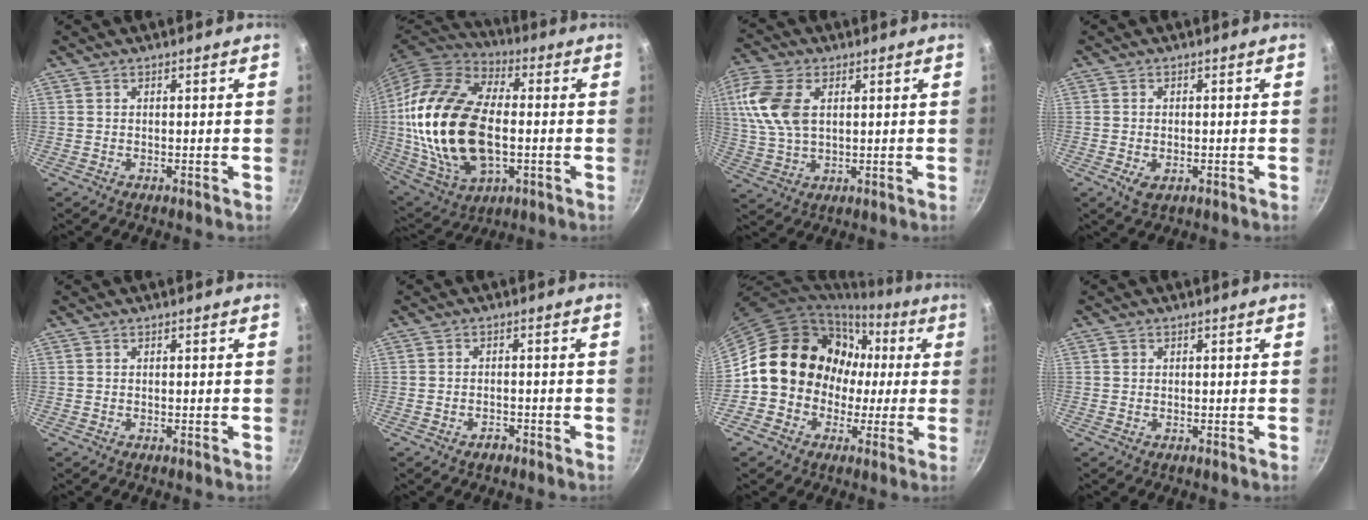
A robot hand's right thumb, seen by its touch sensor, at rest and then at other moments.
{"total": 26.5, "force": [-0.8, 15.7, 21.3], "torque": [-0.413, 0.016, -0.009]}
{"total": 11.6, "force": [2.9, 7.0, 8.8], "torque": [-0.179, 0.000, 0.053]}
{"total": 3.1, "force": [-1.0, 1.9, 2.2], "torque": [-0.041, -0.007, -0.016]}
{"total": 0.0}
{"total": 1.8, "force": [-1.3, 1.0, 0.7], "torque": [-0.007, 0.015, -0.017]}
{"total": 14.7, "force": [0.0, 13.2, 6.3], "torque": [-0.043, 0.041, -0.006]}
{"total": 0.8, "force": [0.2, 0.7, 0.2], "torque": [-0.002, 0.003, 0.001]}